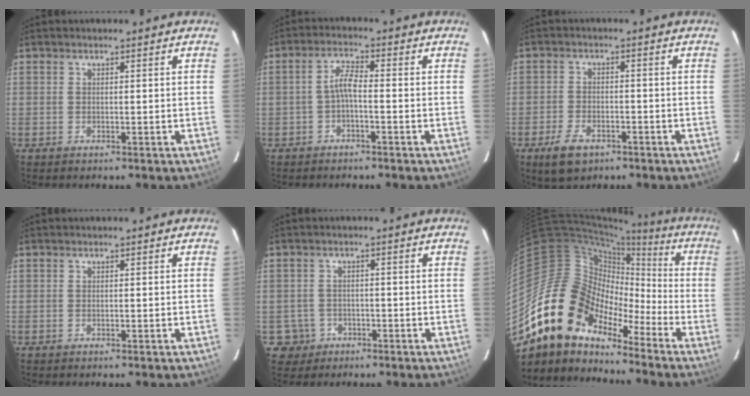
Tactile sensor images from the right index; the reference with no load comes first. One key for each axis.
{"total": 3.1, "fx": -1.3, "fy": 0.5, "fz": 2.7, "tx": -0.061, "ty": 0.010, "tz": -0.027}
{"total": 6.6, "fx": -4.1, "fy": 3.6, "fz": 3.8, "tx": -0.098, "ty": -0.006, "tz": -0.069}
{"total": 0.0}
{"total": 4.3, "fx": -1.6, "fy": 4.0, "fz": 0.0, "tx": -0.010, "ty": 0.017, "tz": -0.022}
{"total": 16.3, "fx": -11.8, "fy": 9.6, "fz": 6.0, "tx": -0.115, "ty": 0.018, "tz": -0.230}